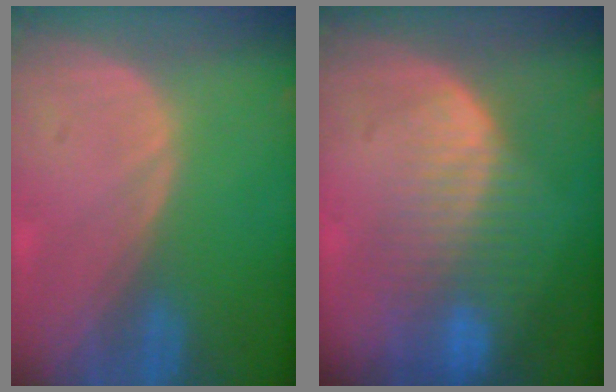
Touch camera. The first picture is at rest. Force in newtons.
{"total": 8.6, "press": 7.4, "slide": 4.4}